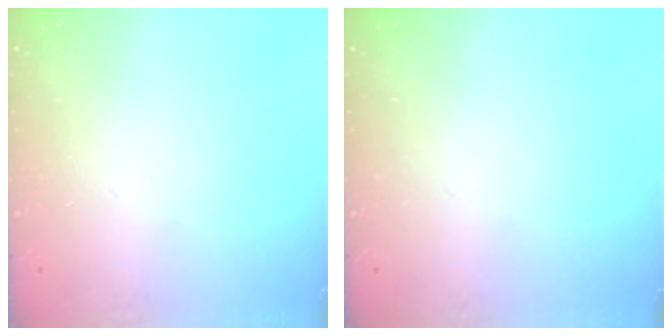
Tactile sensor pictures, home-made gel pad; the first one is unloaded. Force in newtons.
{"total": 0.0}